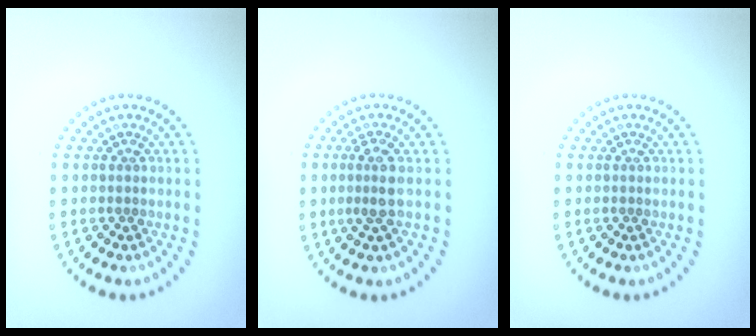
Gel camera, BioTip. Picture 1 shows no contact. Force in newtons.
{"total": 2.1, "press": 1.7, "slide": 1.2}
{"total": 0.0}